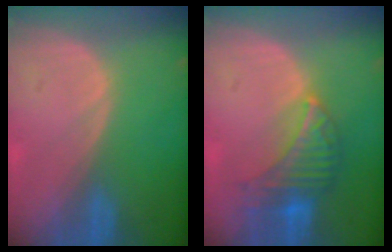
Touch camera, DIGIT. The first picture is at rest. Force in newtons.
{"total": 7.1, "press": 6.7, "slide": 2.4}